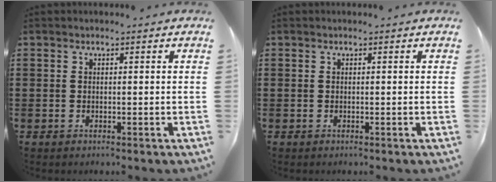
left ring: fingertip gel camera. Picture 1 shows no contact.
{"total": 0.0}